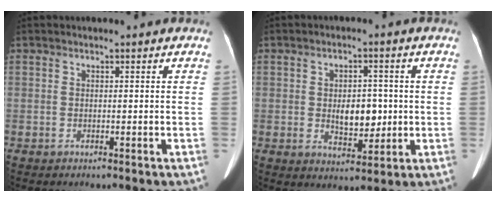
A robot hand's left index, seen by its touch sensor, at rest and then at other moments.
{"total": 5.9, "force": [-0.1, 3.3, 4.9], "torque": [-0.077, 0.001, 0.007]}